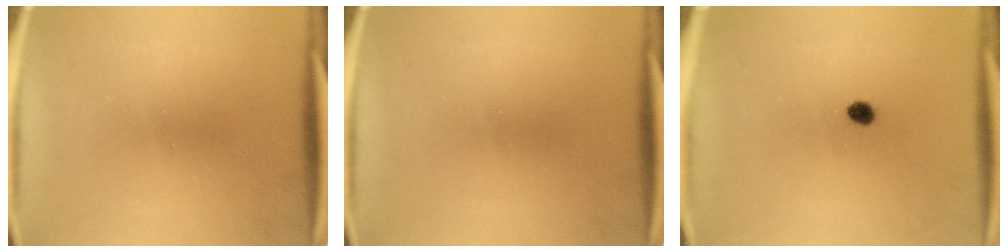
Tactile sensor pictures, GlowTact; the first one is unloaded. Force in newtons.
{"total": 0.0}
{"total": 2.1}